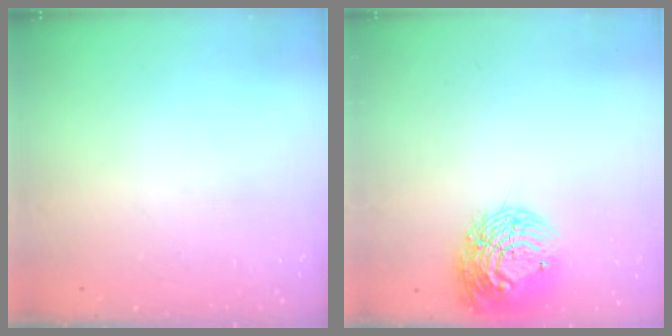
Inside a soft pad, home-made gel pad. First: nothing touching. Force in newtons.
{"total": 14.7, "press": 14.6, "slide": 1.4}